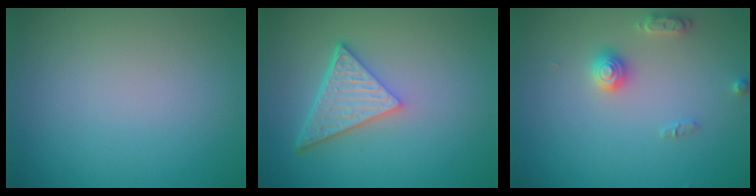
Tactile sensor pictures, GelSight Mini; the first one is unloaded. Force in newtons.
{"total": 5.1, "press": 3.8, "slide": 3.5}
{"total": 2.5, "press": 2.5, "slide": 0.4}